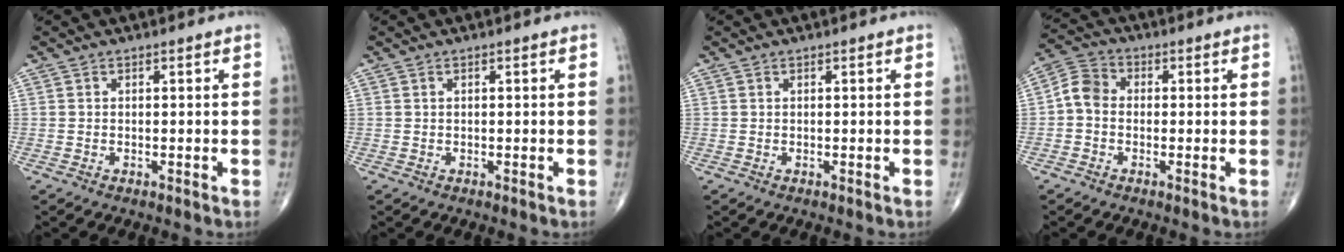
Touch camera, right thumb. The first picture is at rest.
{"total": 0.0}
{"total": 0.0}
{"total": 5.1, "force": [-0.6, 4.1, 2.9], "torque": [-0.043, 0.017, -0.028]}